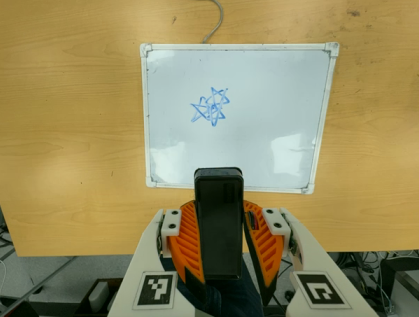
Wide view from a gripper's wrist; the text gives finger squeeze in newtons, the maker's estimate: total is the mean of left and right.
{"total": 9.7, "left": 7.7, "right": 11.8}